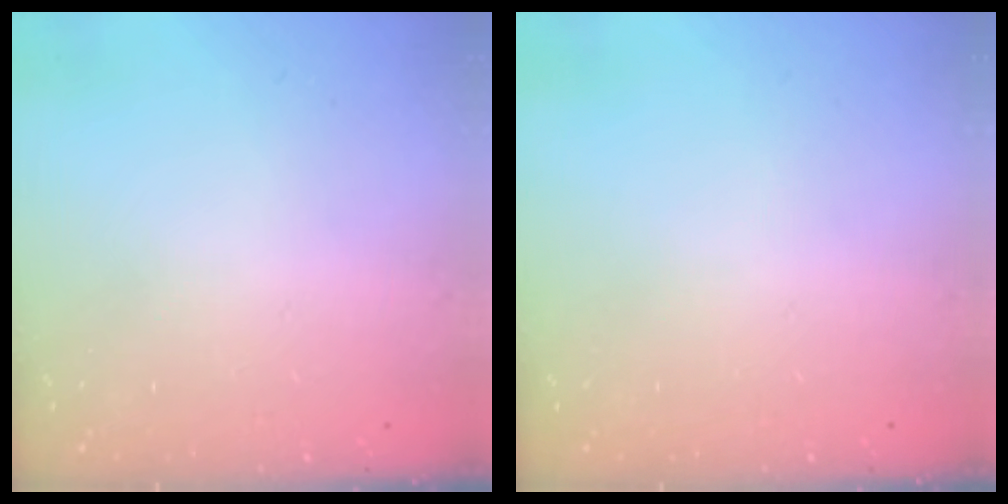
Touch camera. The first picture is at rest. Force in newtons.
{"total": 0.0}